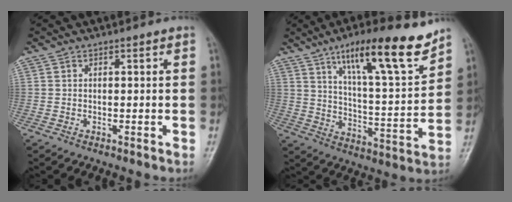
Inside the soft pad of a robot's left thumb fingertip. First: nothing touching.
{"total": 17.6, "force": [11.8, 3.6, 12.6], "torque": [-0.175, -0.063, 0.194]}